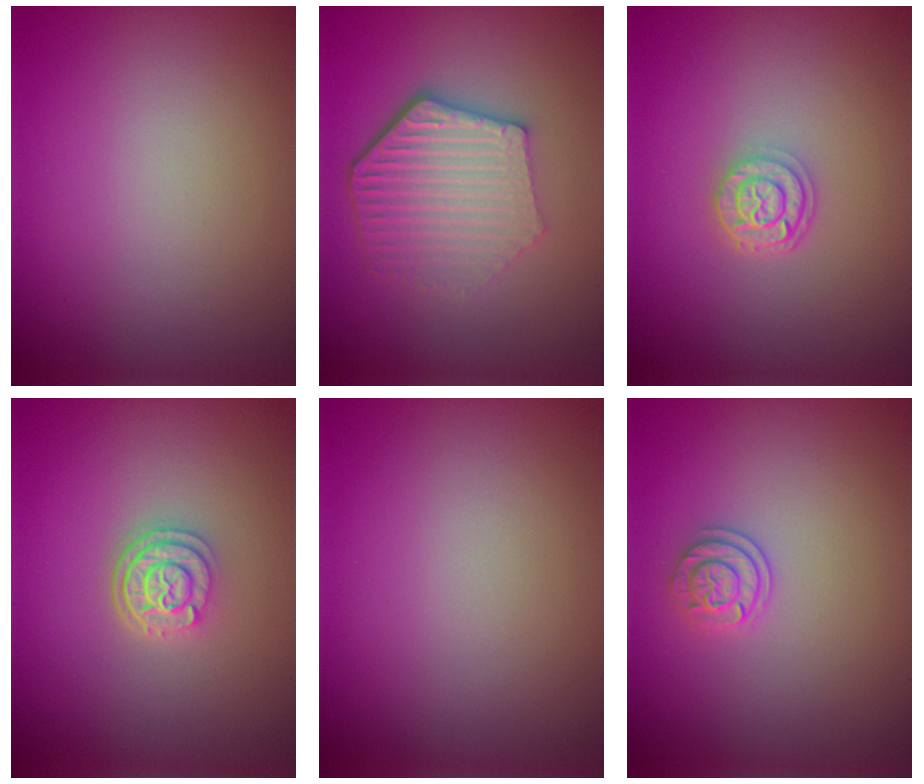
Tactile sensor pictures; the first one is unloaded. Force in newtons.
{"total": 6.1, "press": 4.5, "slide": 4.0}
{"total": 2.6, "press": 2.1, "slide": 1.5}
{"total": 3.1, "press": 2.5, "slide": 1.8}
{"total": 0.0}
{"total": 1.9, "press": 1.7, "slide": 0.8}